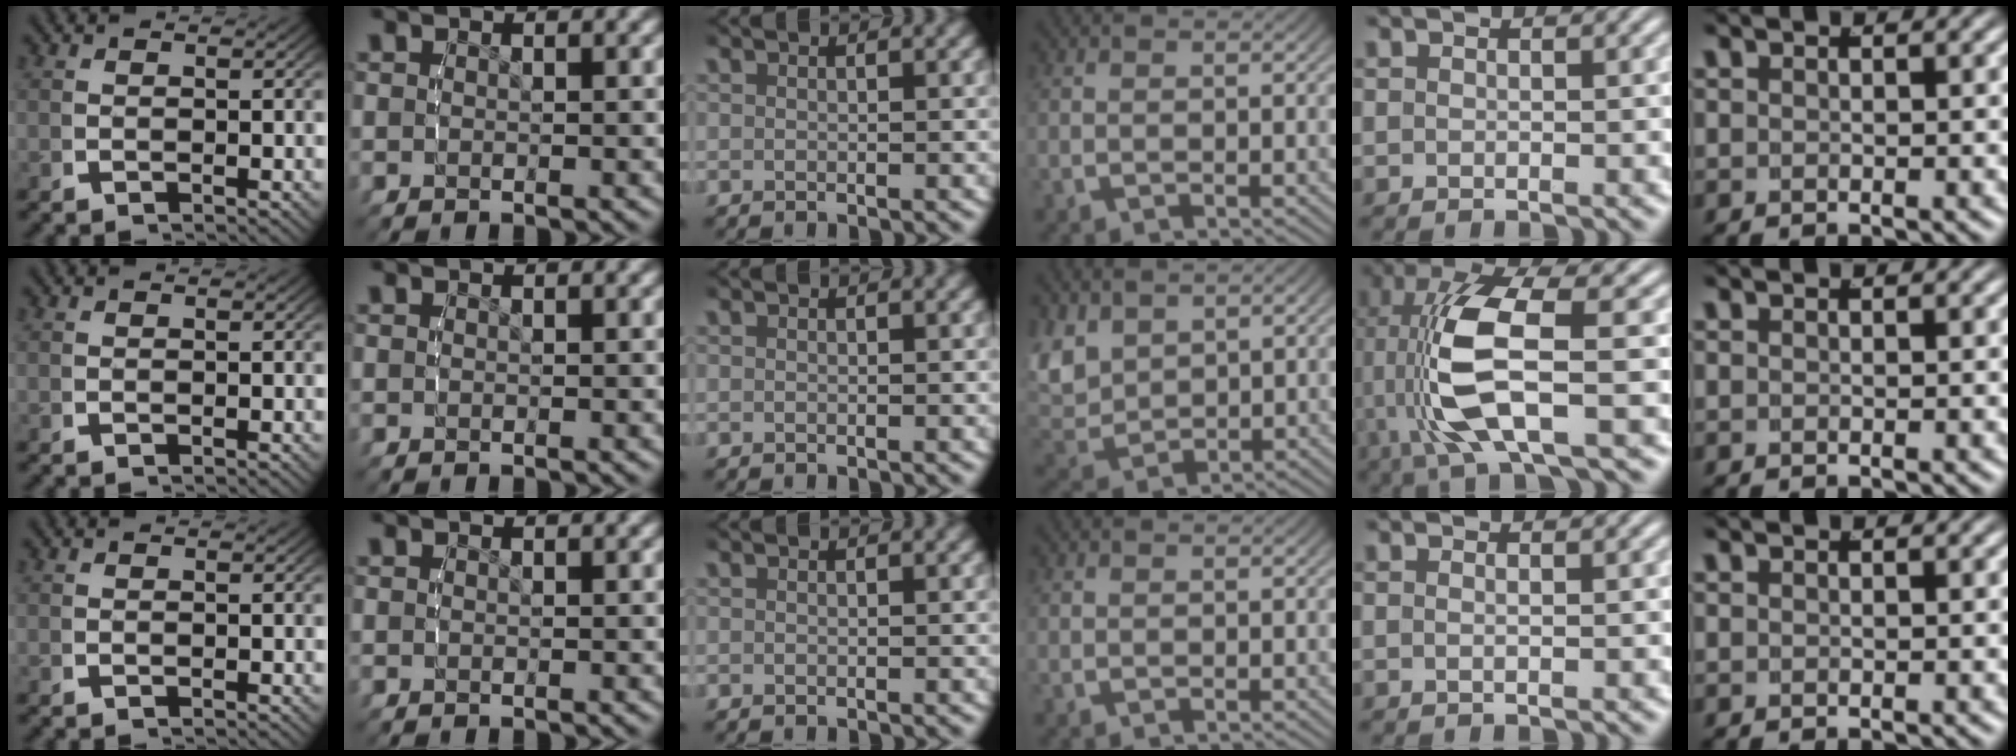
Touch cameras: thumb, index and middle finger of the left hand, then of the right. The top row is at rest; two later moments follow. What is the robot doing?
{"motion": "lift_and_place", "object": "pen"}